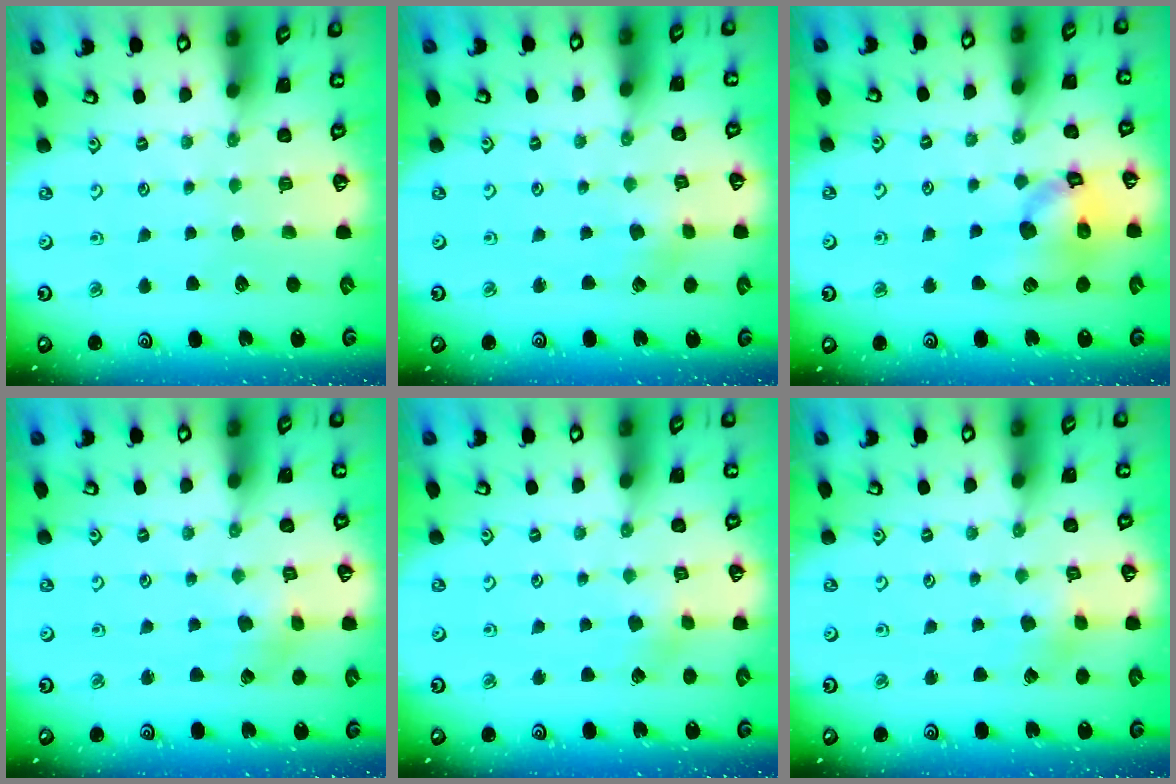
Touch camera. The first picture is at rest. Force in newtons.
{"total": 1.9, "press": 1.9, "slide": 0.2}
{"total": 14.4, "press": 14.3, "slide": 2.1}
{"total": 2.3, "press": 2.3, "slide": 0.3}
{"total": 3.0, "press": 2.9, "slide": 0.6}
{"total": 2.2, "press": 2.2, "slide": 0.3}